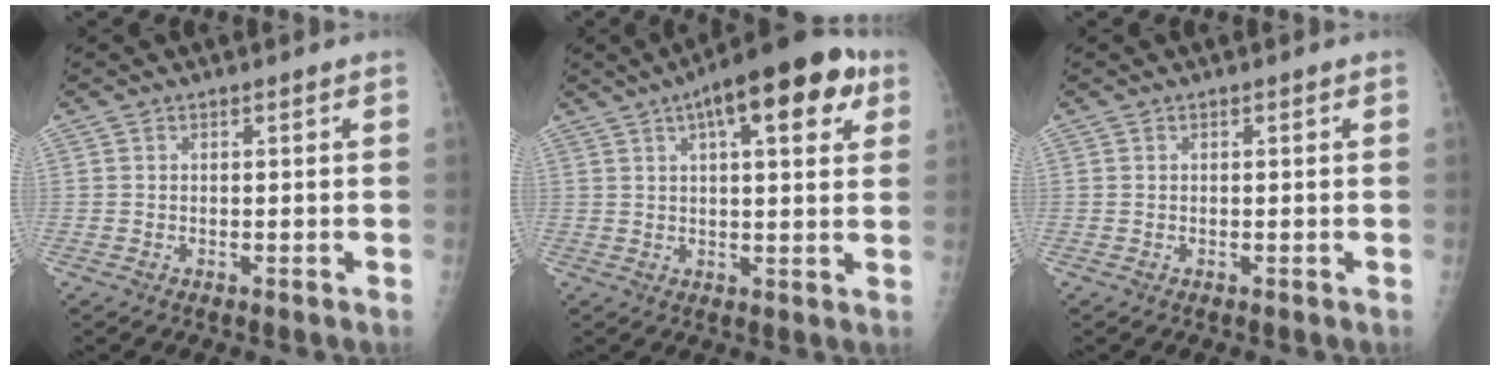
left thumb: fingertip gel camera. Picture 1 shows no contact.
{"total": 15.8, "force": [7.2, 5.5, 13.0], "torque": [-0.161, 0.006, 0.096]}
{"total": 0.0}